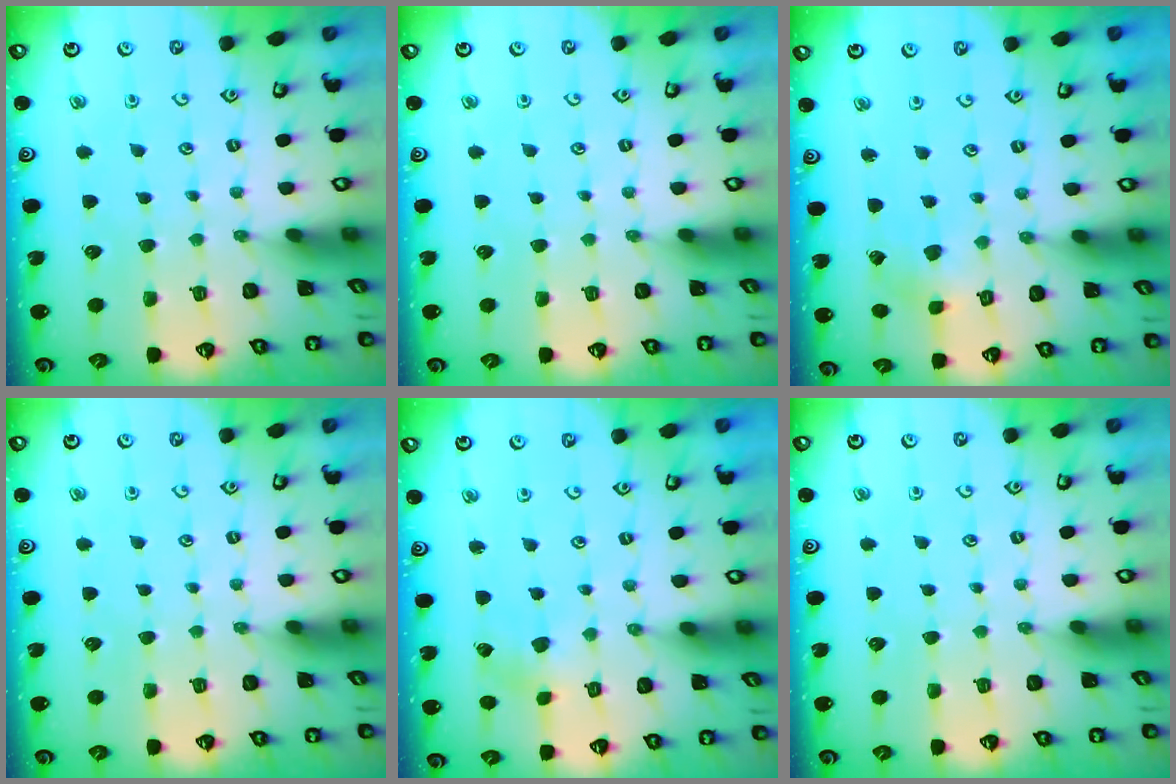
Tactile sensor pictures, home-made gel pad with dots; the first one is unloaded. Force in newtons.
{"total": 0.0}
{"total": 2.2, "press": 2.2, "slide": 0.3}
{"total": 0.0}
{"total": 2.5, "press": 2.4, "slide": 0.6}
{"total": 0.0}